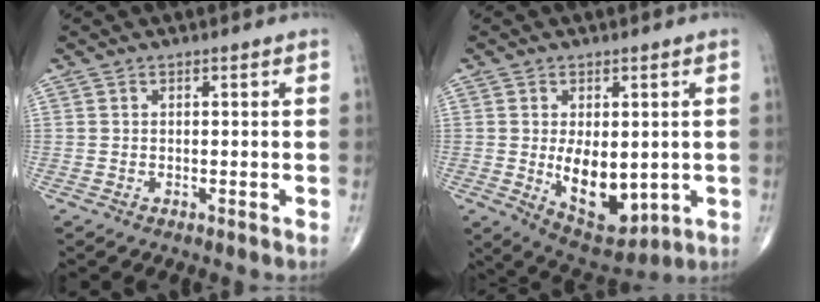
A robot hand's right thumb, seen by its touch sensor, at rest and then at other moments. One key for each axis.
{"total": 11.6, "fx": -1.0, "fy": 6.5, "fz": 9.6, "tx": -0.119, "ty": -0.018, "tz": 0.007}